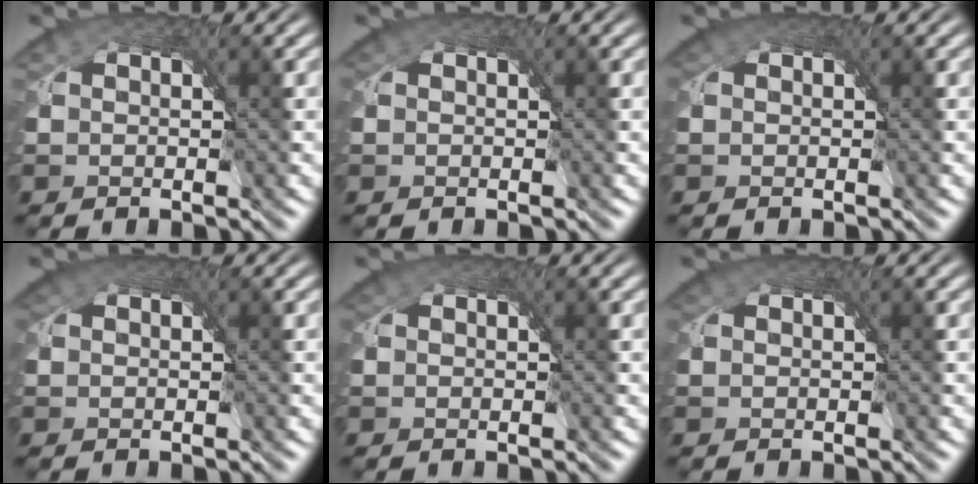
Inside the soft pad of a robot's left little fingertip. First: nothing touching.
{"total": 0.8, "force": [0.3, 0.8, 0.2], "torque": [-0.005, 0.001, 0.000]}
{"total": 1.6, "force": [0.6, 1.4, 0.7], "torque": [-0.016, 0.000, 0.005]}
{"total": 2.0, "force": [0.7, 1.6, 0.9], "torque": [-0.020, 0.001, 0.006]}
{"total": 1.0, "force": [0.3, 1.0, 0.3], "torque": [-0.008, 0.000, 0.000]}
{"total": 1.0, "force": [0.3, 0.9, 0.3], "torque": [-0.008, 0.000, 0.001]}